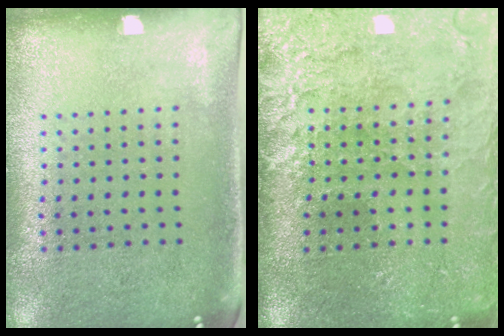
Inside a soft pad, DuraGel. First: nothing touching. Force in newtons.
{"total": 4.6, "press": 3.8, "slide": 2.7}